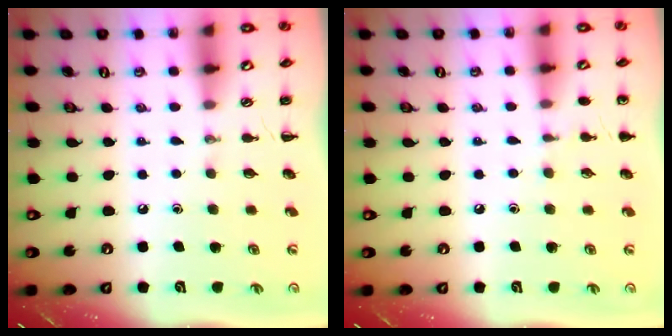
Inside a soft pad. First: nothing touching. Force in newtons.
{"total": 4.8, "press": 4.6, "slide": 1.4}